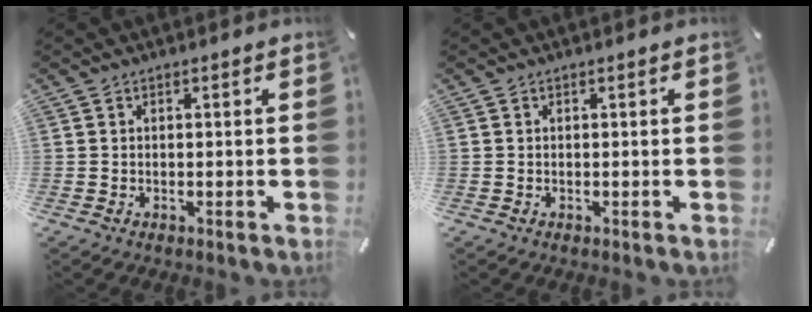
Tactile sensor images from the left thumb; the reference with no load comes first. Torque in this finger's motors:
{"motor_torque": [-0.01, 0.00, -0.02, 0.02, 0.00]}